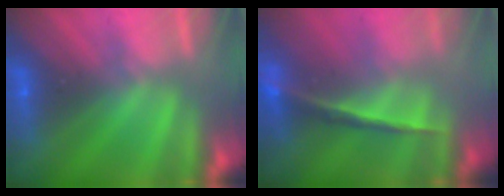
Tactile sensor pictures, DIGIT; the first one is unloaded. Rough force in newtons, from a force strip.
{"total": 2.0}